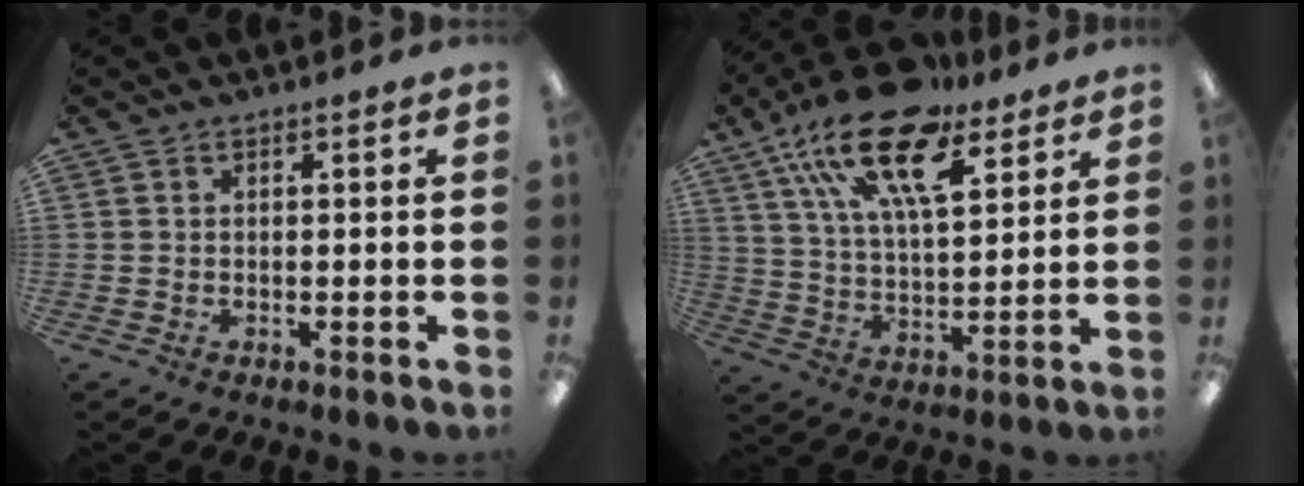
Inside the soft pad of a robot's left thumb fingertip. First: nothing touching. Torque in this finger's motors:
{"motor_torque": [0.53, 0.77, 1.66, -1.10, 0.52]}